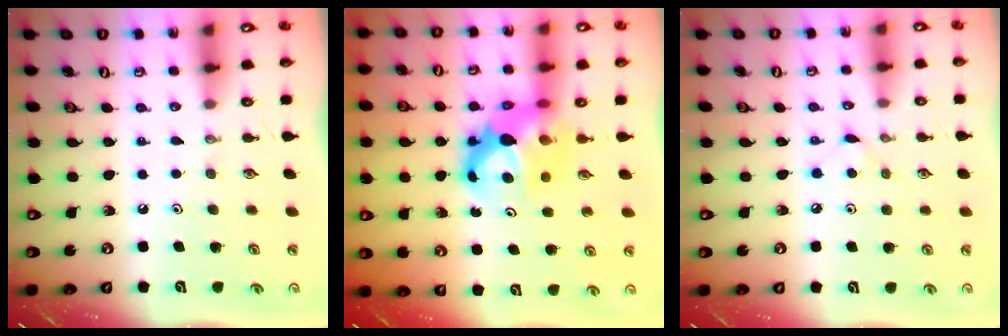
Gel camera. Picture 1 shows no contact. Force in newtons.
{"total": 9.2, "press": 9.2, "slide": 0.4}
{"total": 3.8, "press": 3.8, "slide": 0.4}